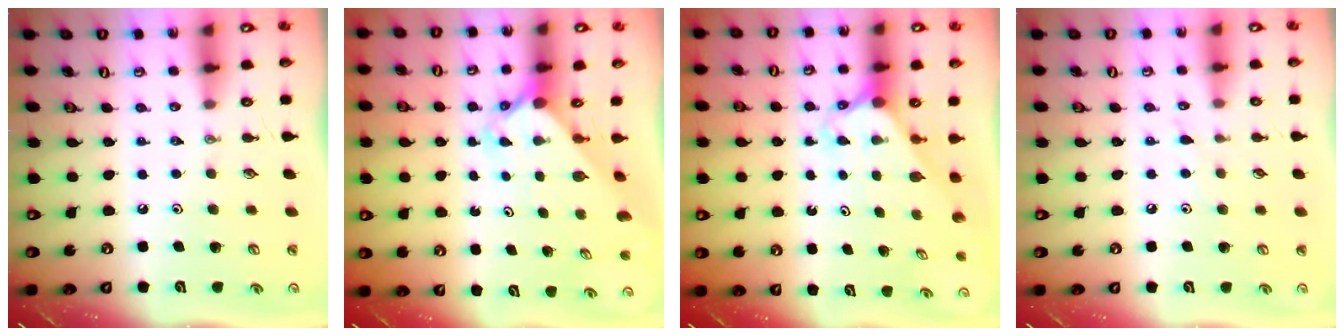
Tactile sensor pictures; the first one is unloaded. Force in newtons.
{"total": 2.7, "press": 2.6, "slide": 0.3}
{"total": 2.4, "press": 2.4, "slide": 0.2}
{"total": 4.1, "press": 4.0, "slide": 0.5}